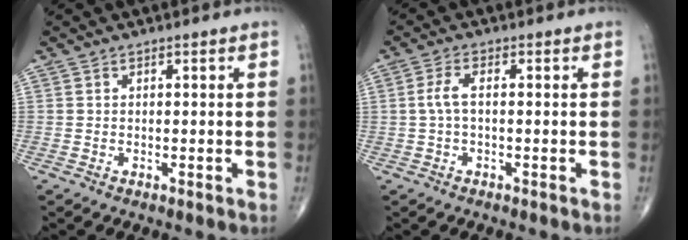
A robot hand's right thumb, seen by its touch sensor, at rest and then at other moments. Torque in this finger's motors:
{"motor_torque": [-0.49, 0.45, 0.07, 0.05, 0.09]}